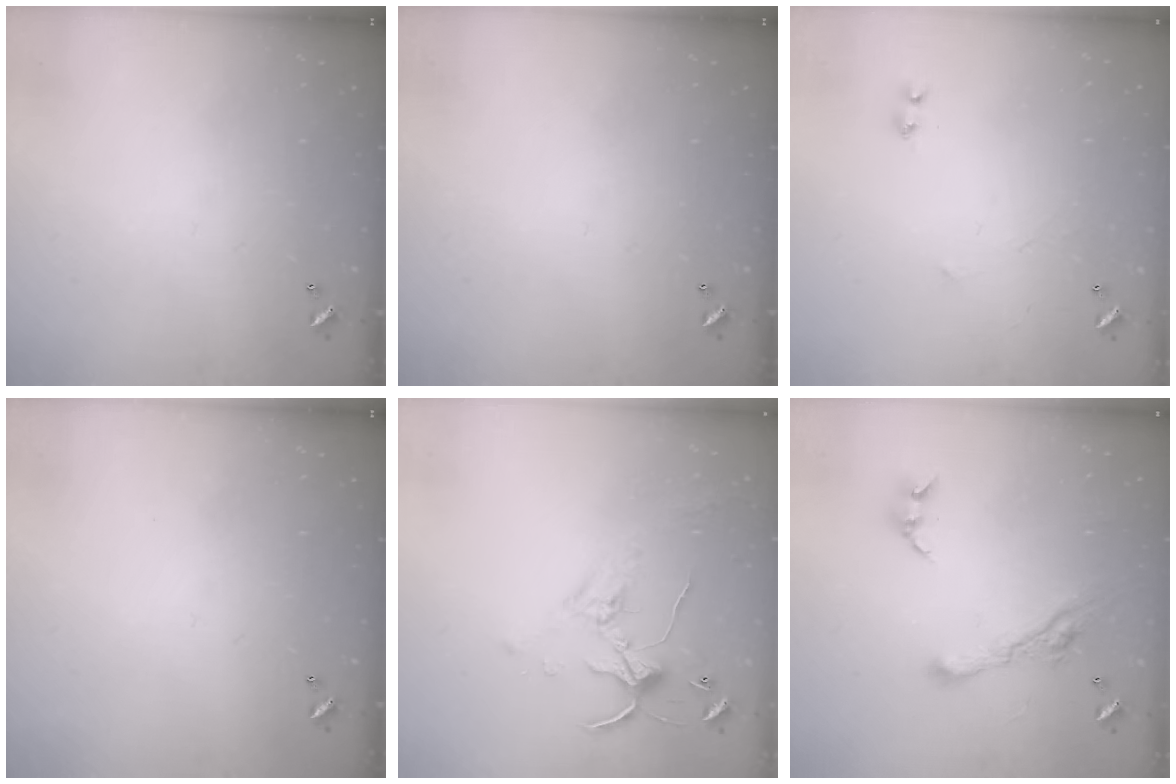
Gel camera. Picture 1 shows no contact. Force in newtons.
{"total": 0.0}
{"total": 2.3, "press": 2.3, "slide": 0.3}
{"total": 0.0}
{"total": 1.5, "press": 1.5, "slide": 0.3}
{"total": 7.7, "press": 7.7, "slide": 1.0}